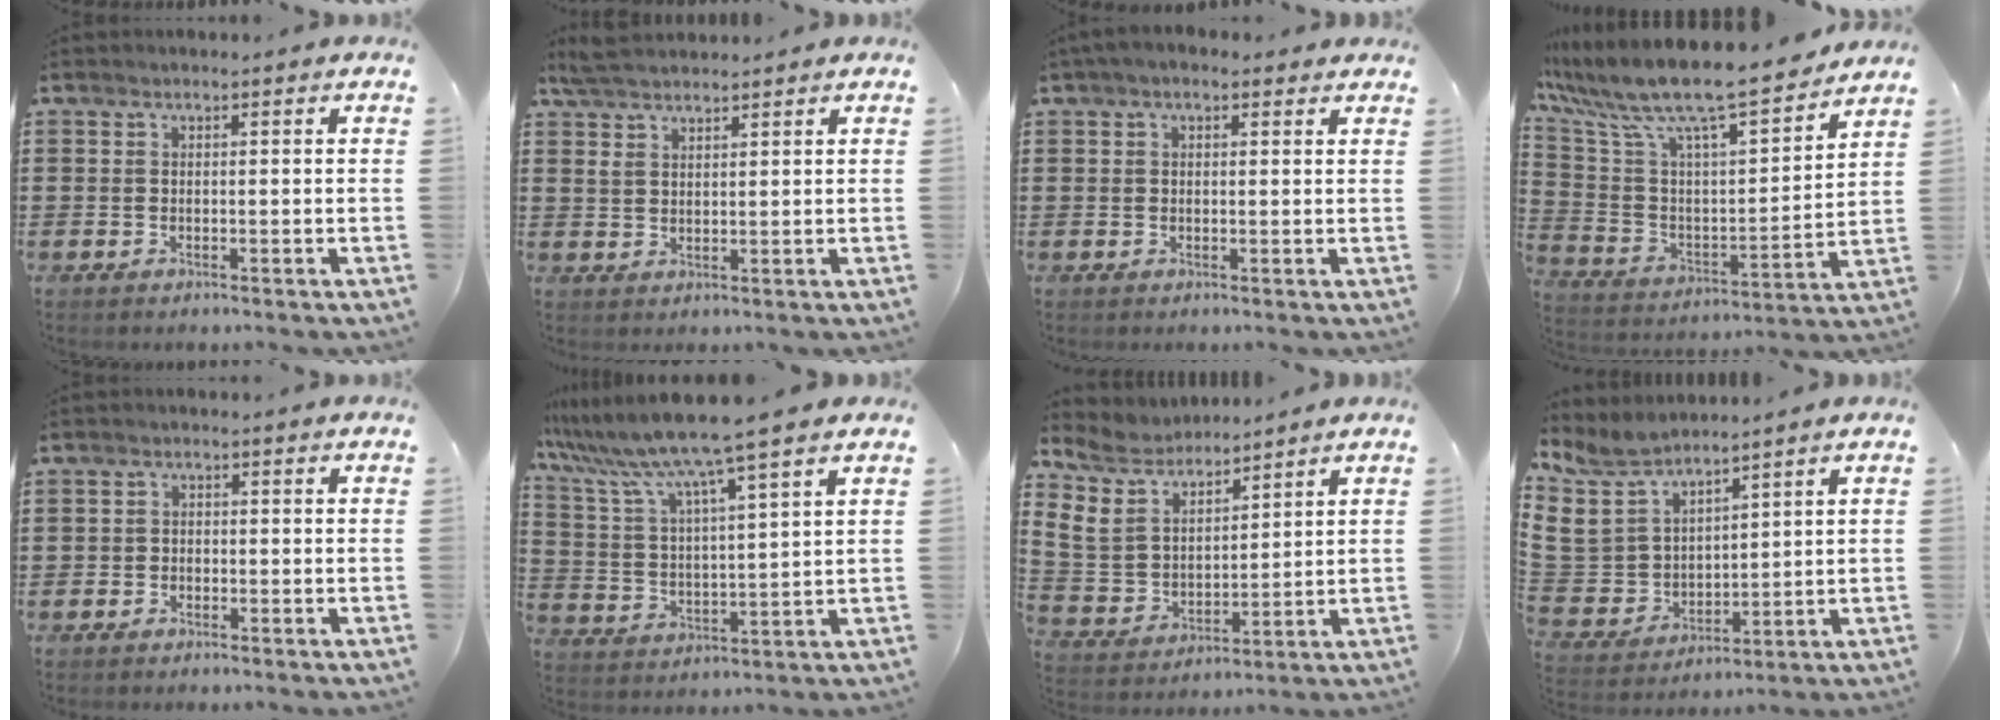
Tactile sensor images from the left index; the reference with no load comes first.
{"total": 4.0, "force": [3.4, 1.2, 1.7], "torque": [-0.042, 0.001, 0.064]}
{"total": 2.0, "force": [1.1, 1.1, 1.2], "torque": [-0.027, 0.008, 0.019]}
{"total": 10.7, "force": [9.0, 0.6, 5.6], "torque": [-0.149, -0.072, 0.148]}
{"total": 1.1, "force": [-0.7, 0.8, 0.1], "torque": [-0.006, 0.003, -0.017]}
{"total": 9.1, "force": [7.6, -1.2, 4.7], "torque": [-0.121, -0.049, 0.123]}
{"total": 7.3, "force": [5.7, 4.1, 2.1], "torque": [-0.089, -0.029, 0.101]}
{"total": 8.1, "force": [6.7, 4.2, 1.9], "torque": [-0.093, -0.046, 0.124]}